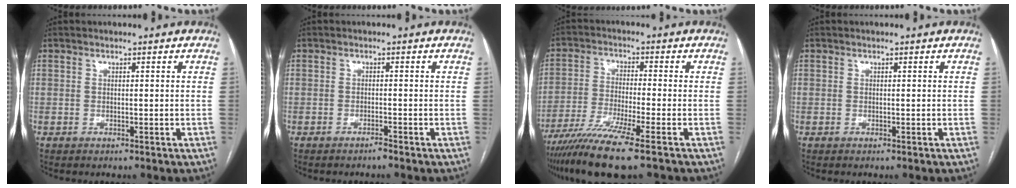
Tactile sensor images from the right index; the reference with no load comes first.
{"total": 0.9, "force": [-0.8, -0.1, 0.4], "torque": [-0.007, 0.000, -0.015]}
{"total": 11.1, "force": [-7.7, -0.7, 7.9], "torque": [-0.148, -0.030, -0.135]}
{"total": 0.0}